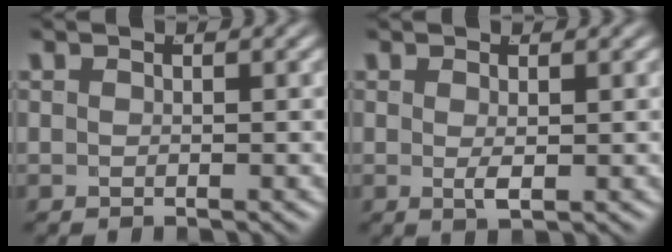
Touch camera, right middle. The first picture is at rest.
{"total": 1.1, "force": [0.1, -0.3, 1.1], "torque": [-0.016, -0.008, 0.007]}